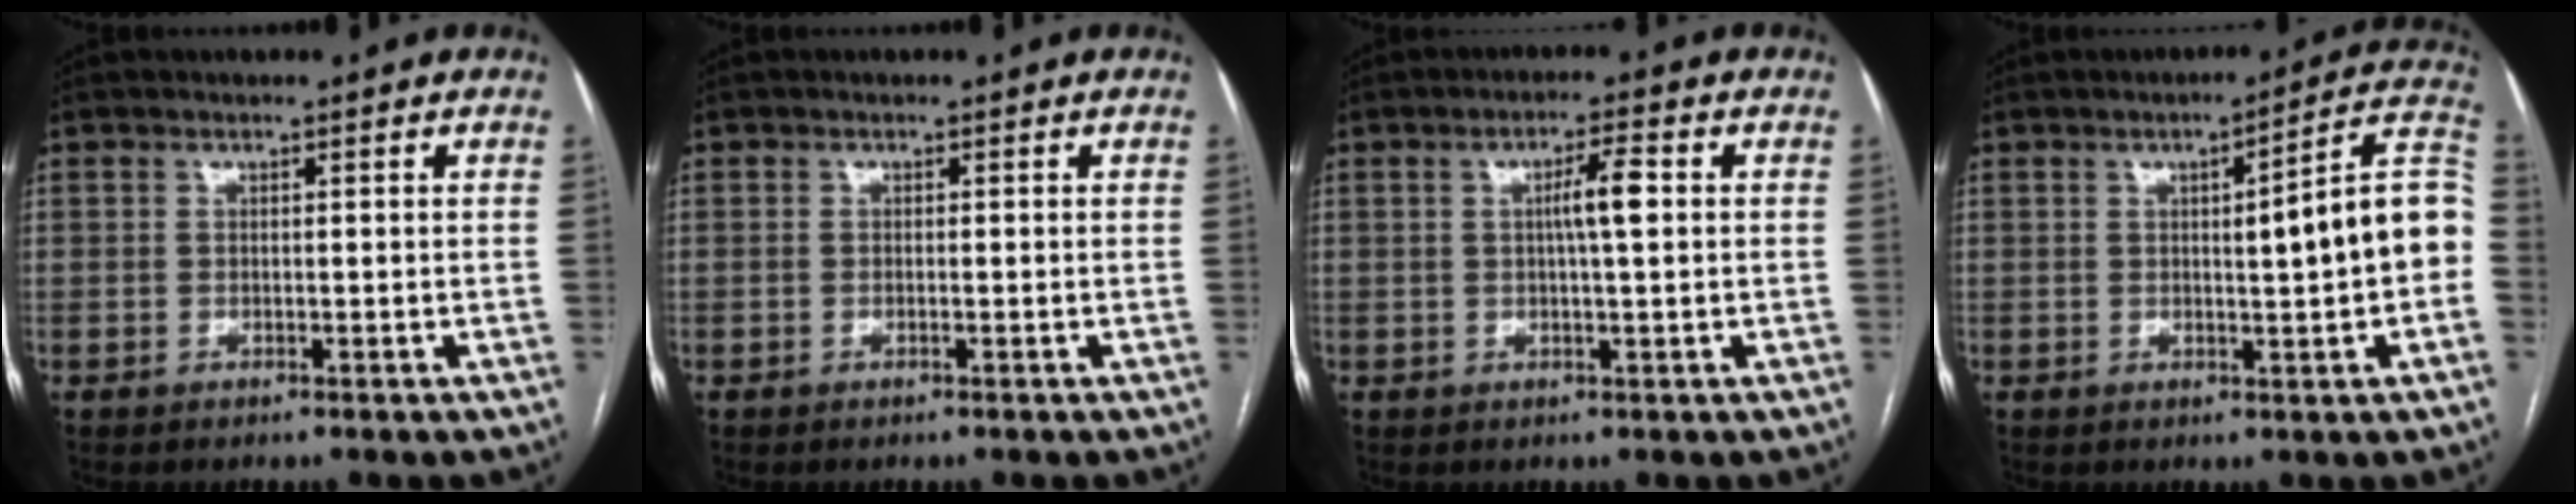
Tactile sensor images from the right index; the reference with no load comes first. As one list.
[{"total": 0.0}, {"total": 4.4, "force": [0.6, 0.3, 4.4], "torque": [-0.075, 0.006, 0.008]}, {"total": 11.6, "force": [-0.2, 0.7, 11.6], "torque": [-0.143, 0.027, -0.007]}]